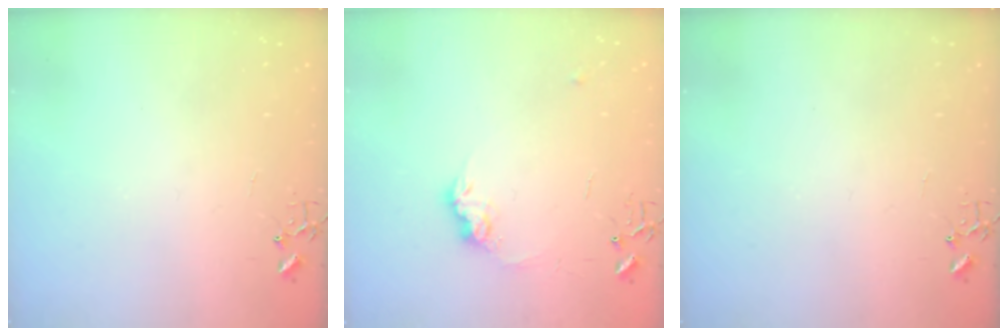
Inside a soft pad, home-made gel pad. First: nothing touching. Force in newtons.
{"total": 9.4, "press": 9.3, "slide": 0.5}
{"total": 0.0}